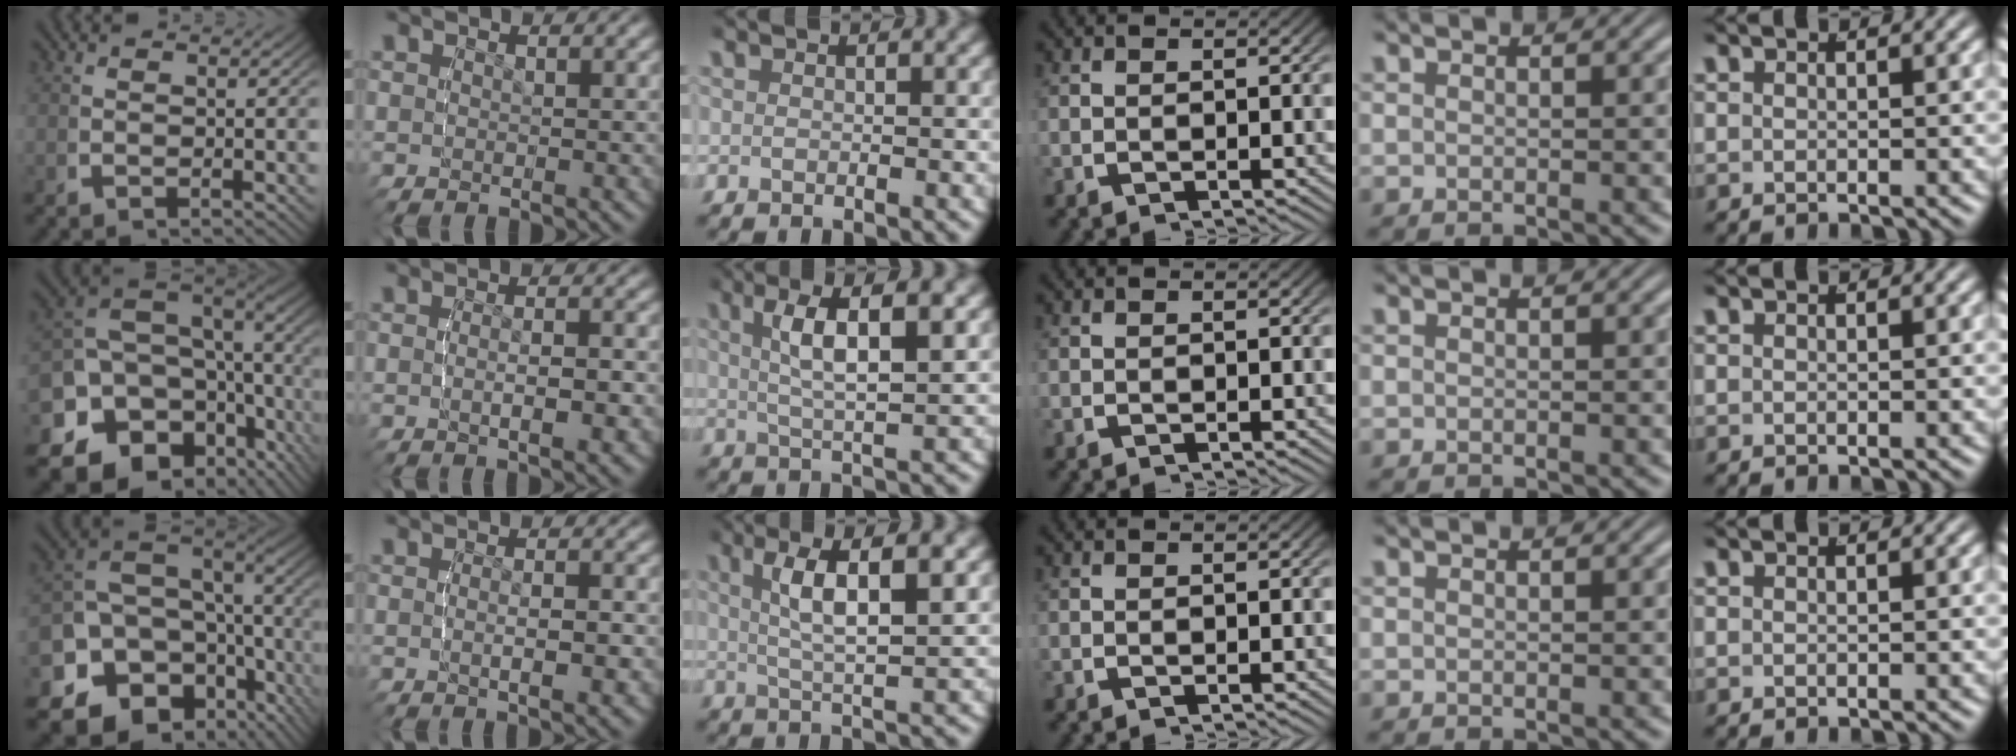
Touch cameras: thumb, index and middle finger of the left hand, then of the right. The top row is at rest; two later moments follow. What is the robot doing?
{"motion": "grasp_and_lifting", "object": "sponge"}